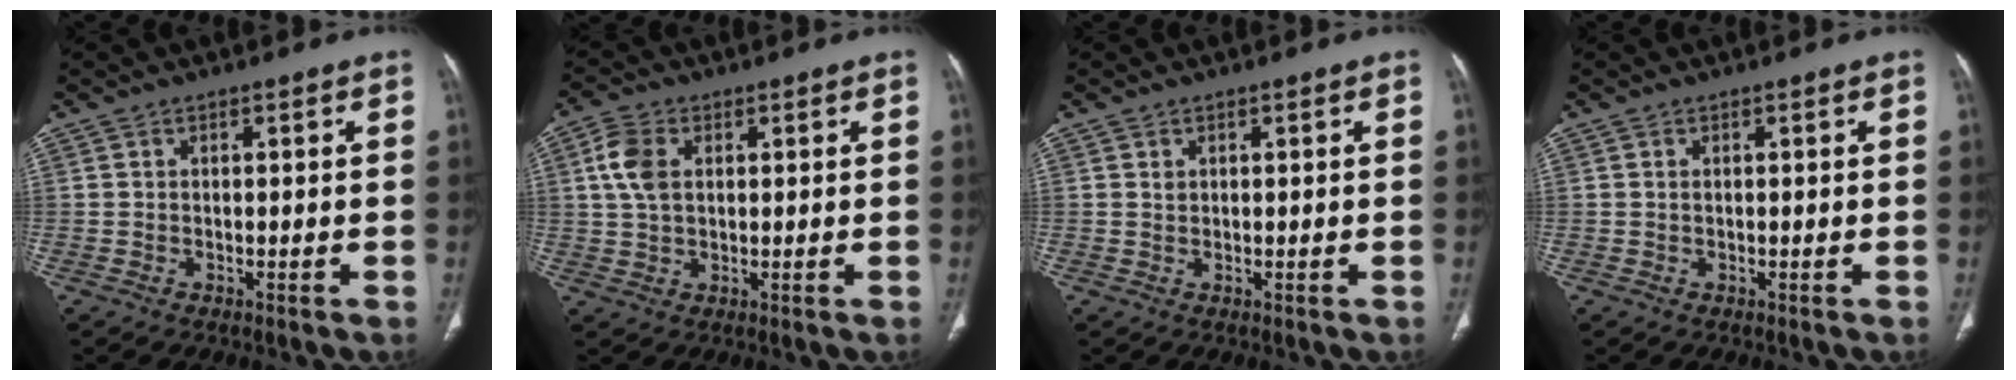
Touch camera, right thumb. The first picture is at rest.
{"total": 6.4, "force": [1.6, 4.2, 4.6], "torque": [-0.096, 0.006, 0.031]}
{"total": 0.8, "force": [0.4, 0.6, 0.4], "torque": [-0.003, -0.002, 0.009]}
{"total": 0.0}